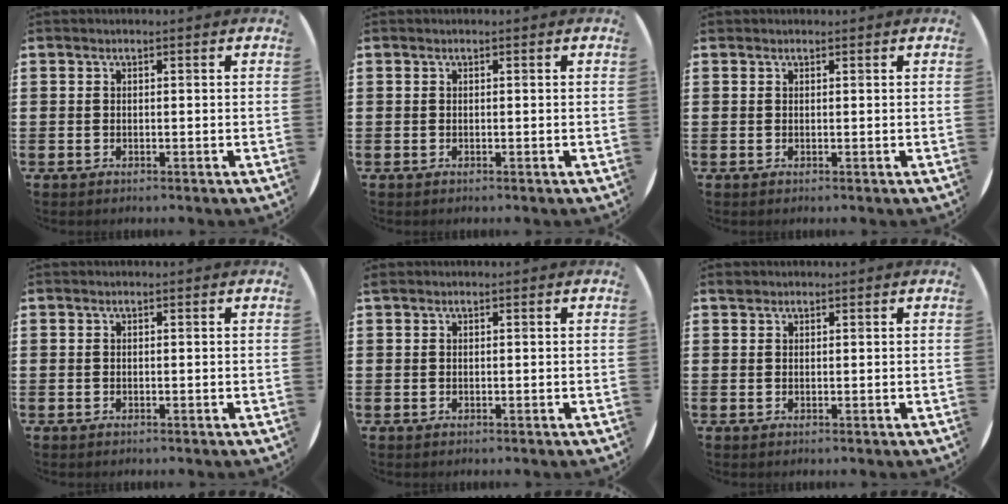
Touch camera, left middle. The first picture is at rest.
{"total": 0.0}
{"total": 0.0}
{"total": 0.0}
{"total": 0.0}
{"total": 0.7, "force": [0.7, 0.3, 0.0], "torque": [0.009, 0.000, 0.011]}